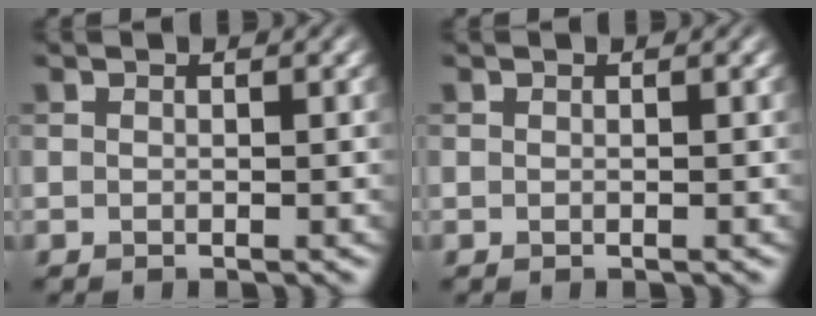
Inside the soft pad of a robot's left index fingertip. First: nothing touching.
{"total": 0.0}